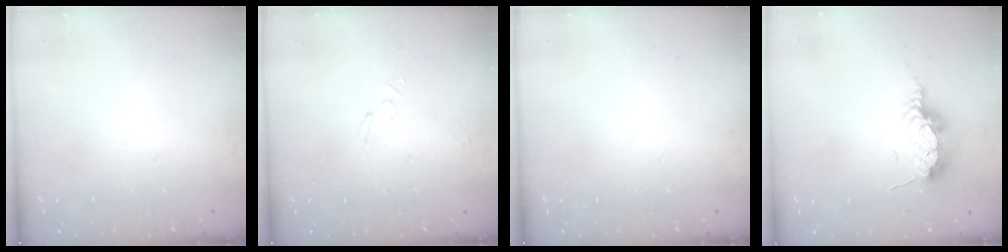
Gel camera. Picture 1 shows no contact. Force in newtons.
{"total": 2.9, "press": 2.9, "slide": 0.2}
{"total": 0.0}
{"total": 13.0, "press": 9.9, "slide": 8.4}